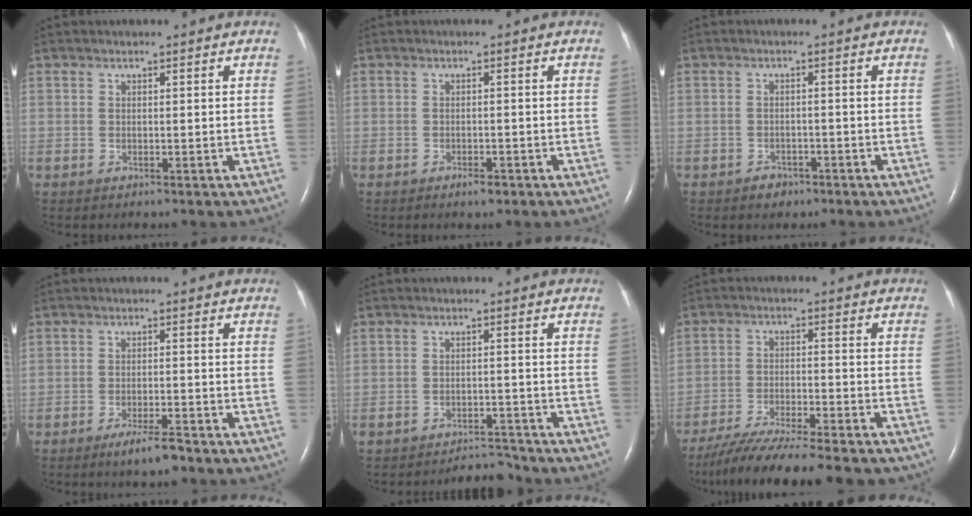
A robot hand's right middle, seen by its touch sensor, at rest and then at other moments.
{"total": 1.6, "force": [-1.1, 0.6, 1.0], "torque": [-0.018, -0.001, -0.014]}
{"total": 2.2, "force": [-1.6, 1.5, 0.5], "torque": [-0.011, 0.004, -0.020]}
{"total": 4.3, "force": [-3.2, 0.5, 2.9], "torque": [-0.055, -0.005, -0.054]}
{"total": 4.2, "force": [-4.2, 0.6, -0.4], "torque": [0.006, 0.003, -0.066]}
{"total": 16.4, "force": [-14.2, 1.6, 8.0], "torque": [-0.139, -0.025, -0.221]}